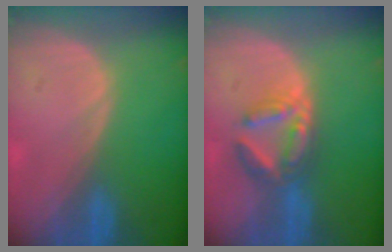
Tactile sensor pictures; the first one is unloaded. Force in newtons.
{"total": 6.3, "press": 5.8, "slide": 2.6}